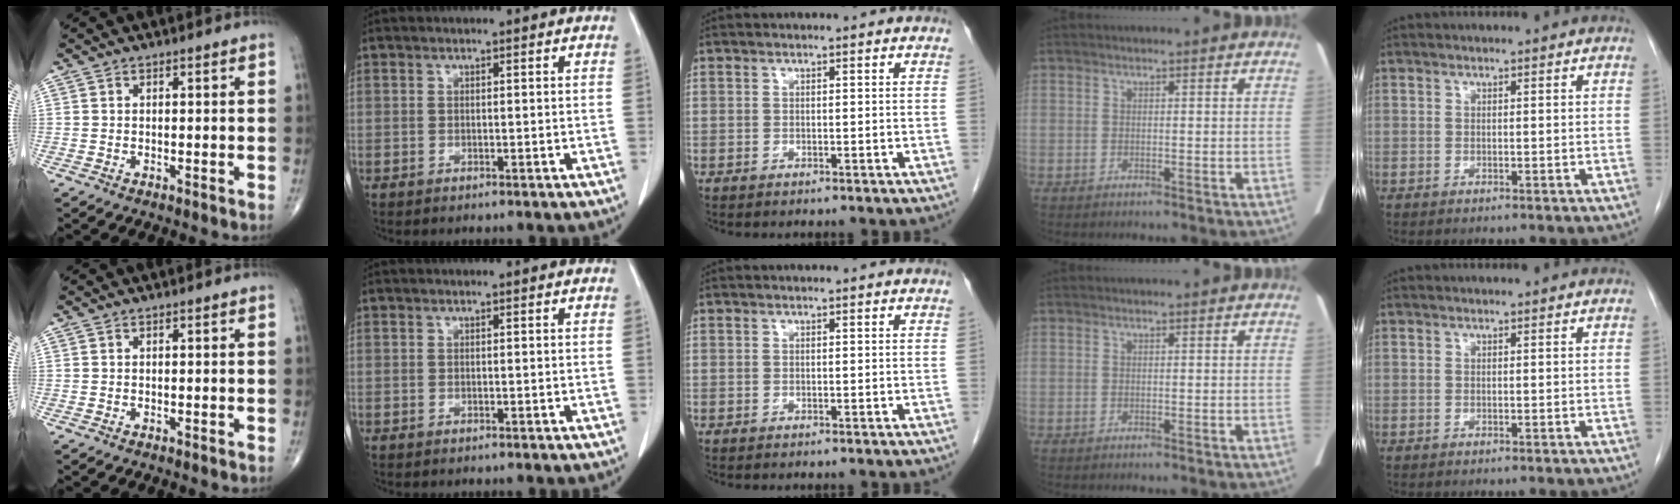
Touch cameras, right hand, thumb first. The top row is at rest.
{}